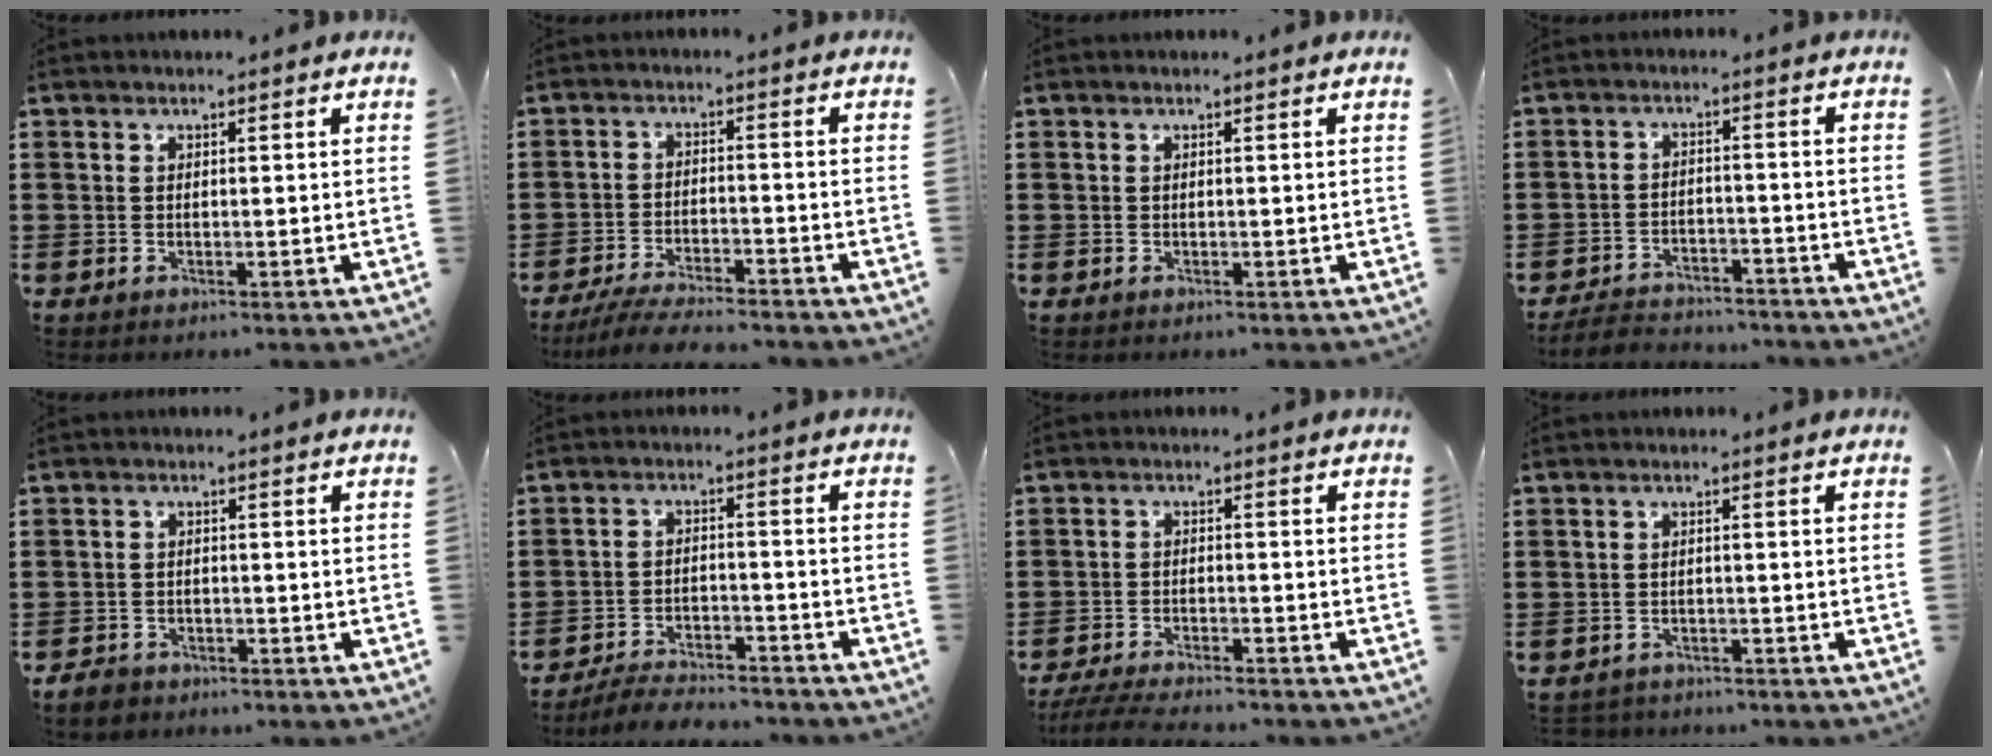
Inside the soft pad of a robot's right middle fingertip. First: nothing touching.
{"total": 5.0, "force": [-4.7, 0.2, 1.7], "torque": [-0.042, -0.008, -0.095]}
{"total": 0.0}
{"total": 4.5, "force": [-4.4, 0.9, 0.3], "torque": [-0.012, 0.007, -0.093]}
{"total": 2.2, "force": [-1.9, 0.9, 0.3], "torque": [-0.019, 0.002, -0.044]}
{"total": 5.1, "force": [-5.0, 0.6, 1.1], "torque": [-0.017, 0.006, -0.098]}
{"total": 4.3, "force": [-4.1, 0.2, 1.4], "torque": [-0.035, -0.009, -0.085]}
{"total": 1.4, "force": [-1.4, 0.3, -0.2], "torque": [-0.002, 0.001, -0.032]}